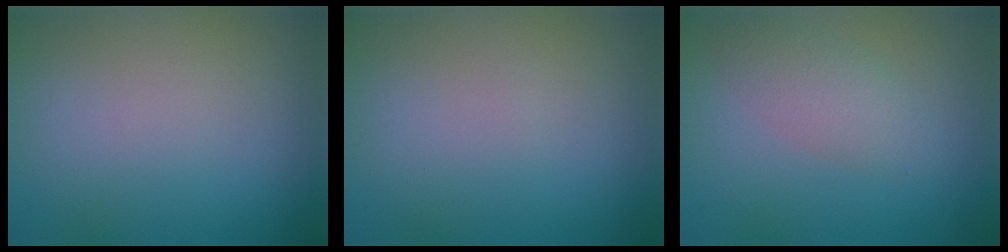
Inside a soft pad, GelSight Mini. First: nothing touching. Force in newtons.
{"total": 0.0}
{"total": 2.8, "press": 2.8, "slide": 0.0}